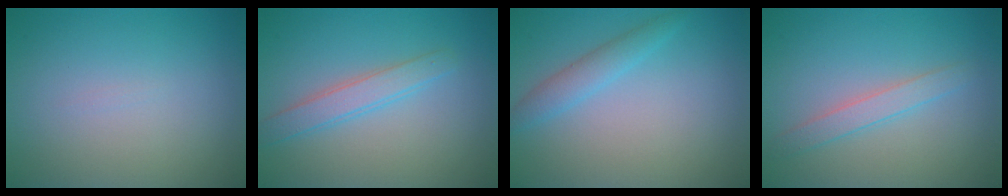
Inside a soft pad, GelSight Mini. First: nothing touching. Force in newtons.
{"total": 2.4, "press": 2.4, "slide": 0.1}
{"total": 2.0, "press": 2.0, "slide": 0.2}
{"total": 2.1, "press": 2.1, "slide": 0.1}